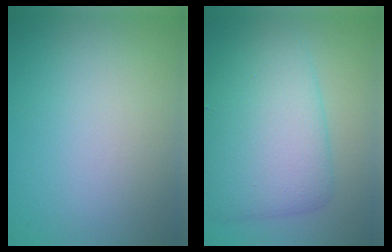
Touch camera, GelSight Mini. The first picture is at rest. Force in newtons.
{"total": 8.0, "press": 8.0, "slide": 0.1}